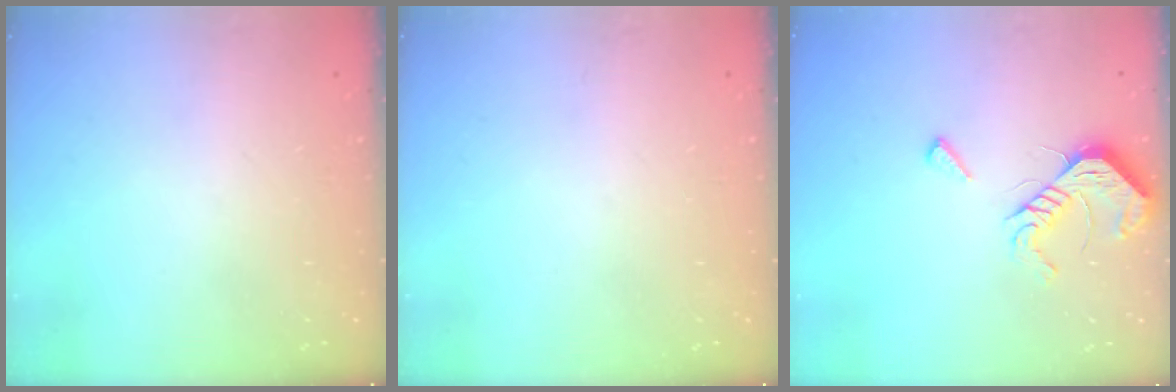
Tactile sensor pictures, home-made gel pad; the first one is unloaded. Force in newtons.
{"total": 0.0}
{"total": 11.3, "press": 11.3, "slide": 0.5}